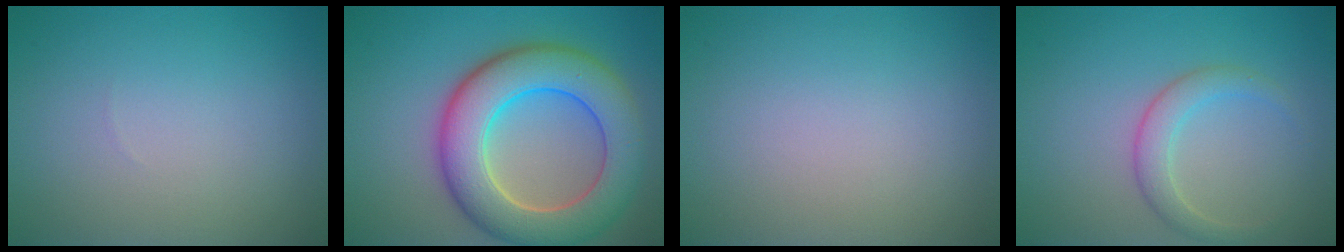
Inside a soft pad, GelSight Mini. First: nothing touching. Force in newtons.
{"total": 9.9, "press": 9.8, "slide": 0.7}
{"total": 0.0}
{"total": 2.4, "press": 2.4, "slide": 0.1}